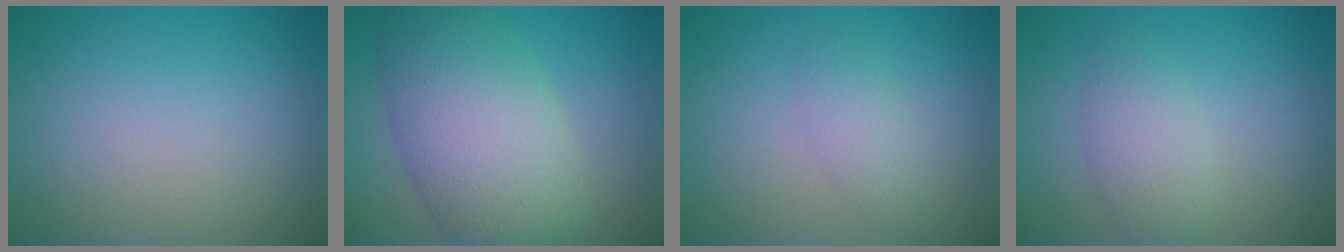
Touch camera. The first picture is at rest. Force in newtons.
{"total": 9.4, "press": 9.4, "slide": 0.5}
{"total": 1.7, "press": 1.7, "slide": 0.1}
{"total": 2.7, "press": 2.7, "slide": 0.1}